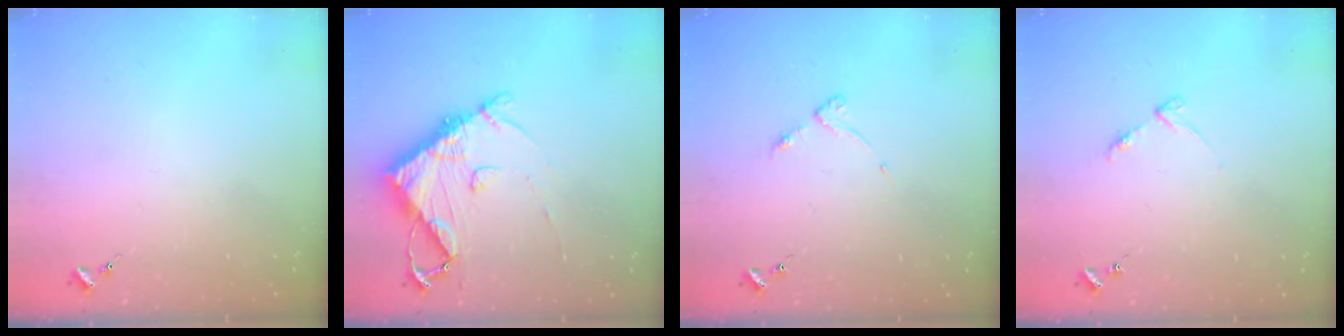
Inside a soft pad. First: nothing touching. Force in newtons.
{"total": 11.0, "press": 10.9, "slide": 1.4}
{"total": 3.5, "press": 3.5, "slide": 0.5}
{"total": 4.0, "press": 4.0, "slide": 0.6}